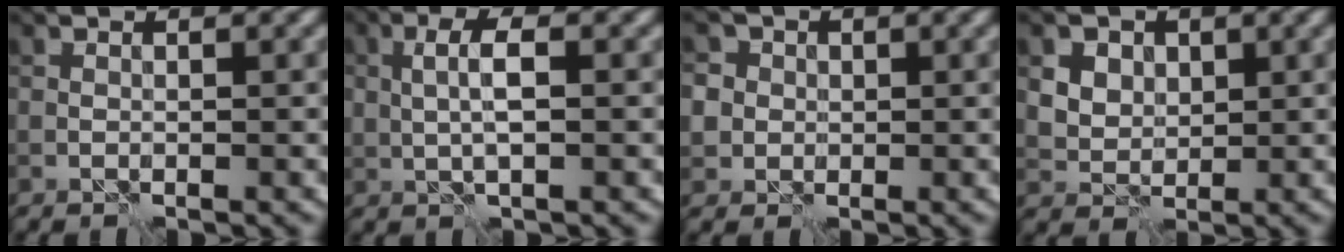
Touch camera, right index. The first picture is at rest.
{"total": 2.8, "force": [0.3, 0.7, 2.7], "torque": [-0.054, 0.006, 0.004]}
{"total": 5.1, "force": [1.3, 4.7, 1.6], "torque": [-0.032, 0.029, 0.005]}
{"total": 6.1, "force": [2.9, 4.6, 2.7], "torque": [-0.063, 0.014, 0.046]}